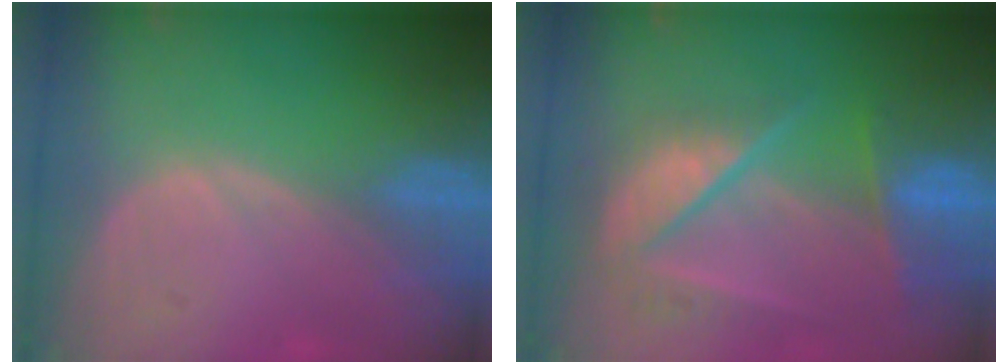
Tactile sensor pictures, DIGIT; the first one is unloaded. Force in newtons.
{"total": 9.9, "press": 8.3, "slide": 5.4}